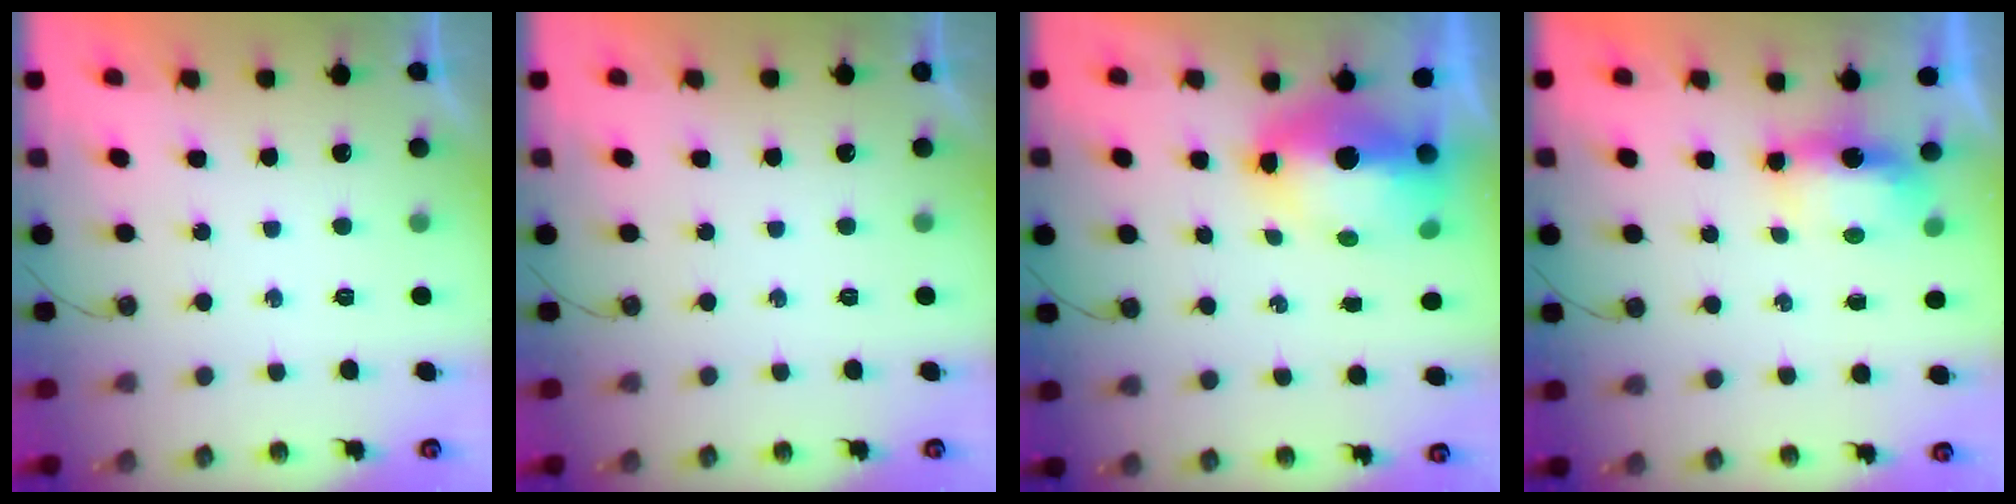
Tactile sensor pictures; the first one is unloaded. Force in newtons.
{"total": 0.0}
{"total": 10.4, "press": 10.3, "slide": 1.1}
{"total": 5.7, "press": 5.7, "slide": 0.9}